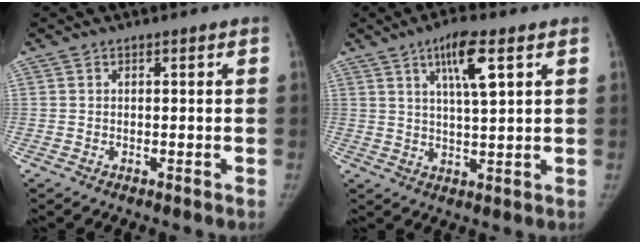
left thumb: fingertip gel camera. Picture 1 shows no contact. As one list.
[{"total": 8.0, "force": [3.7, 1.6, 6.9], "torque": [-0.118, -0.017, 0.065]}]